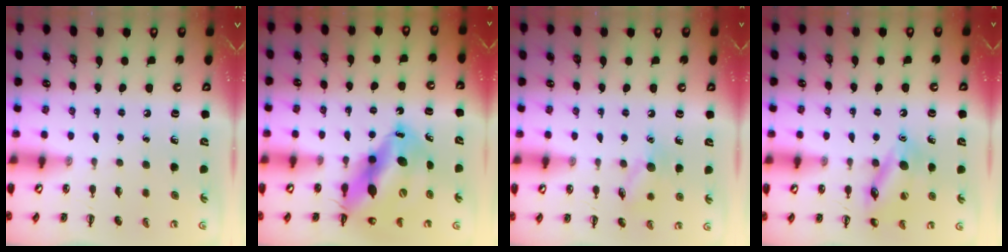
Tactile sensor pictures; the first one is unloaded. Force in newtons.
{"total": 16.7, "press": 16.0, "slide": 5.0}
{"total": 9.1, "press": 9.0, "slide": 1.3}
{"total": 13.6, "press": 13.5, "slide": 2.0}